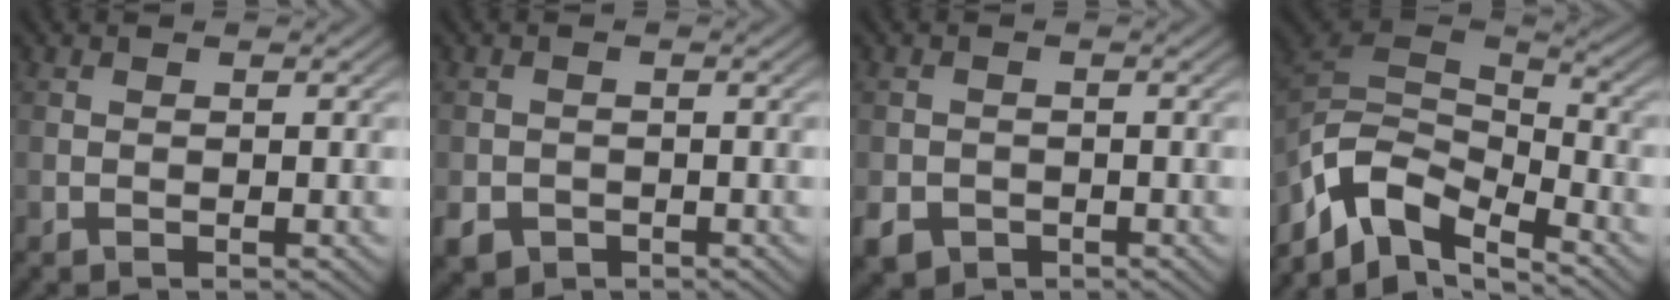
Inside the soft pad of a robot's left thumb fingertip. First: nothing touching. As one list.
[{"total": 2.8, "force": [-1.4, 2.1, 0.9], "torque": [-0.023, -0.011, -0.032]}, {"total": 3.1, "force": [-1.7, 2.4, 1.1], "torque": [-0.029, -0.011, -0.037]}, {"total": 11.1, "force": [-6.5, 5.1, 7.4], "torque": [-0.163, -0.005, -0.135]}]